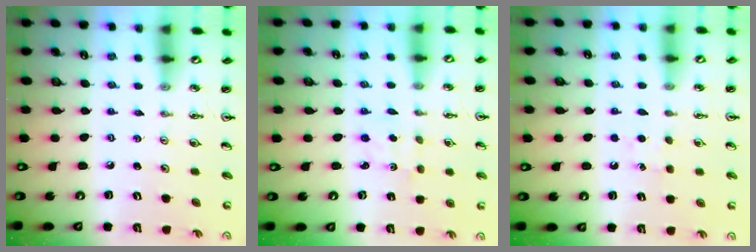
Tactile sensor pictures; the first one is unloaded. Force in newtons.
{"total": 2.0, "press": 2.0, "slide": 0.4}
{"total": 5.1, "press": 5.1, "slide": 0.6}